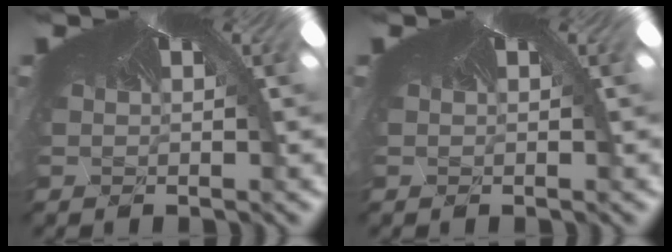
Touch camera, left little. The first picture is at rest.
{"total": 0.0}